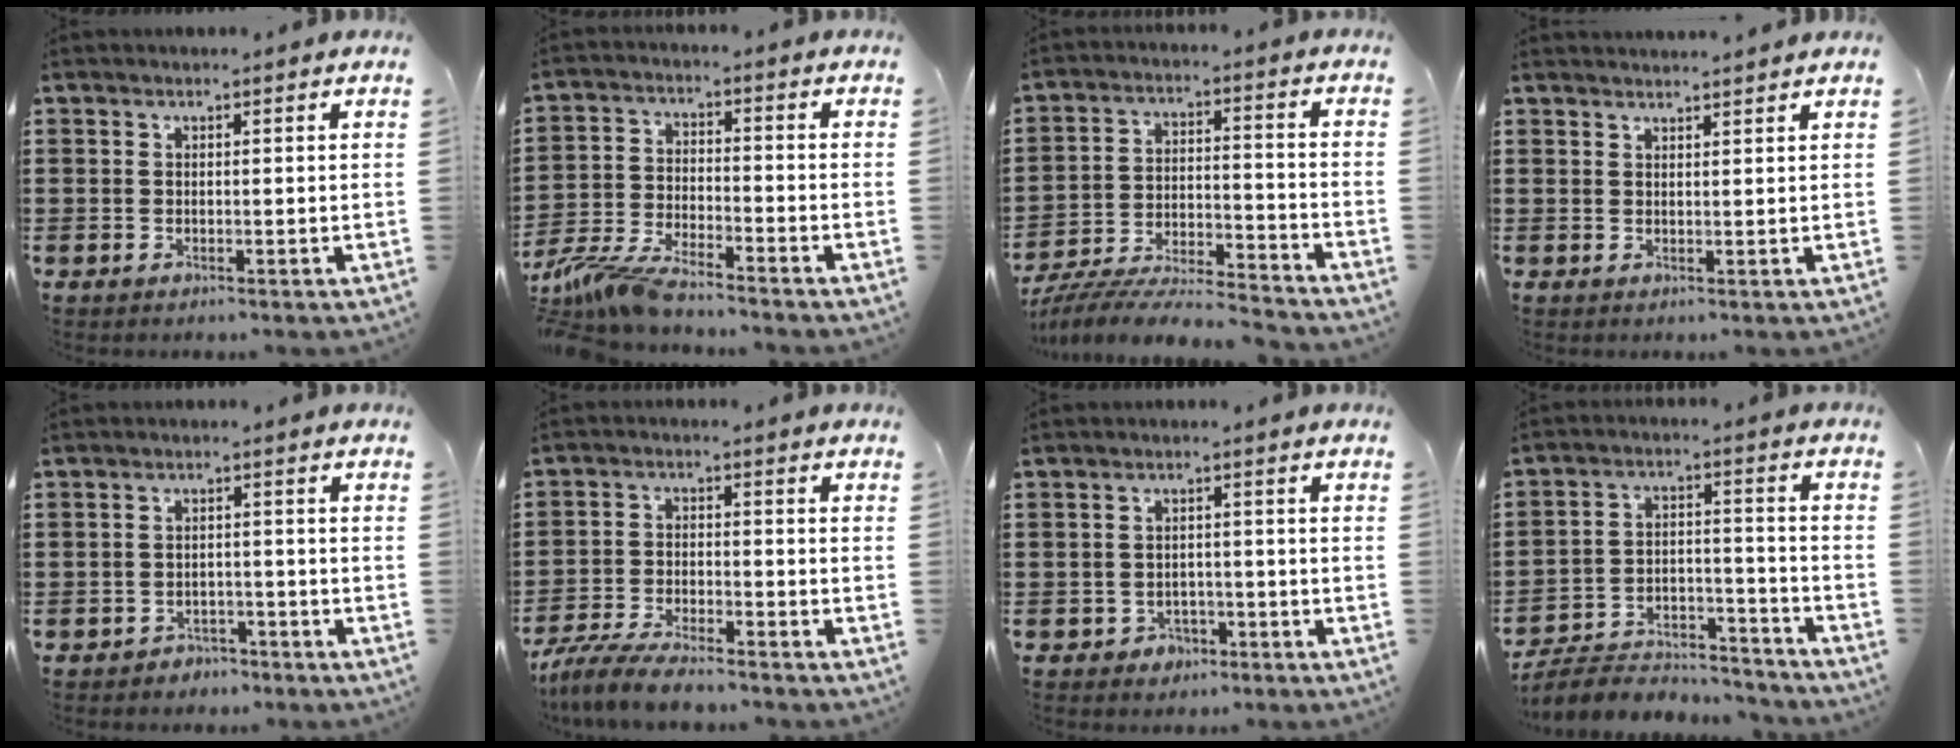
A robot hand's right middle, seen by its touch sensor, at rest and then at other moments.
{"total": 7.2, "force": [-6.7, 0.6, 2.6], "torque": [-0.076, -0.007, -0.136]}
{"total": 7.3, "force": [-7.1, 0.4, 1.8], "torque": [-0.031, 0.003, -0.139]}
{"total": 1.8, "force": [1.8, -0.1, 0.2], "torque": [-0.007, 0.002, 0.033]}
{"total": 2.2, "force": [-2.1, 0.6, -0.2], "torque": [-0.006, 0.001, -0.046]}
{"total": 6.2, "force": [-5.7, 0.8, 2.2], "torque": [-0.054, -0.002, -0.112]}
{"total": 2.0, "force": [-1.6, 1.2, 0.2], "torque": [-0.013, -0.002, -0.035]}
{"total": 6.2, "force": [-5.9, 1.3, 1.2], "torque": [-0.030, 0.007, -0.119]}